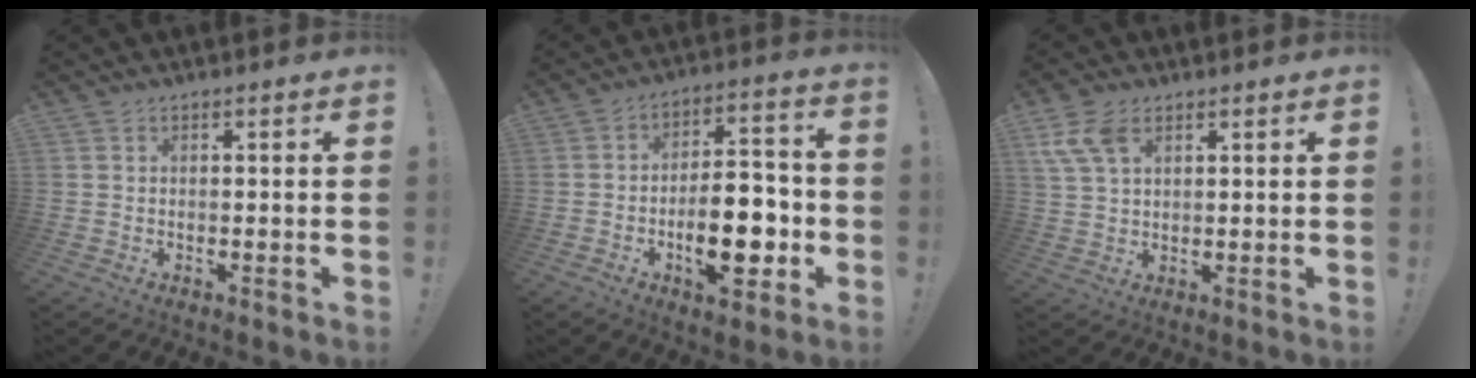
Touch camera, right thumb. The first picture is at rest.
{"total": 16.1, "force": [-4.8, 7.5, 13.4], "torque": [-0.199, 0.019, -0.077]}
{"total": 8.1, "force": [3.9, 4.8, 5.2], "torque": [-0.108, -0.001, 0.079]}